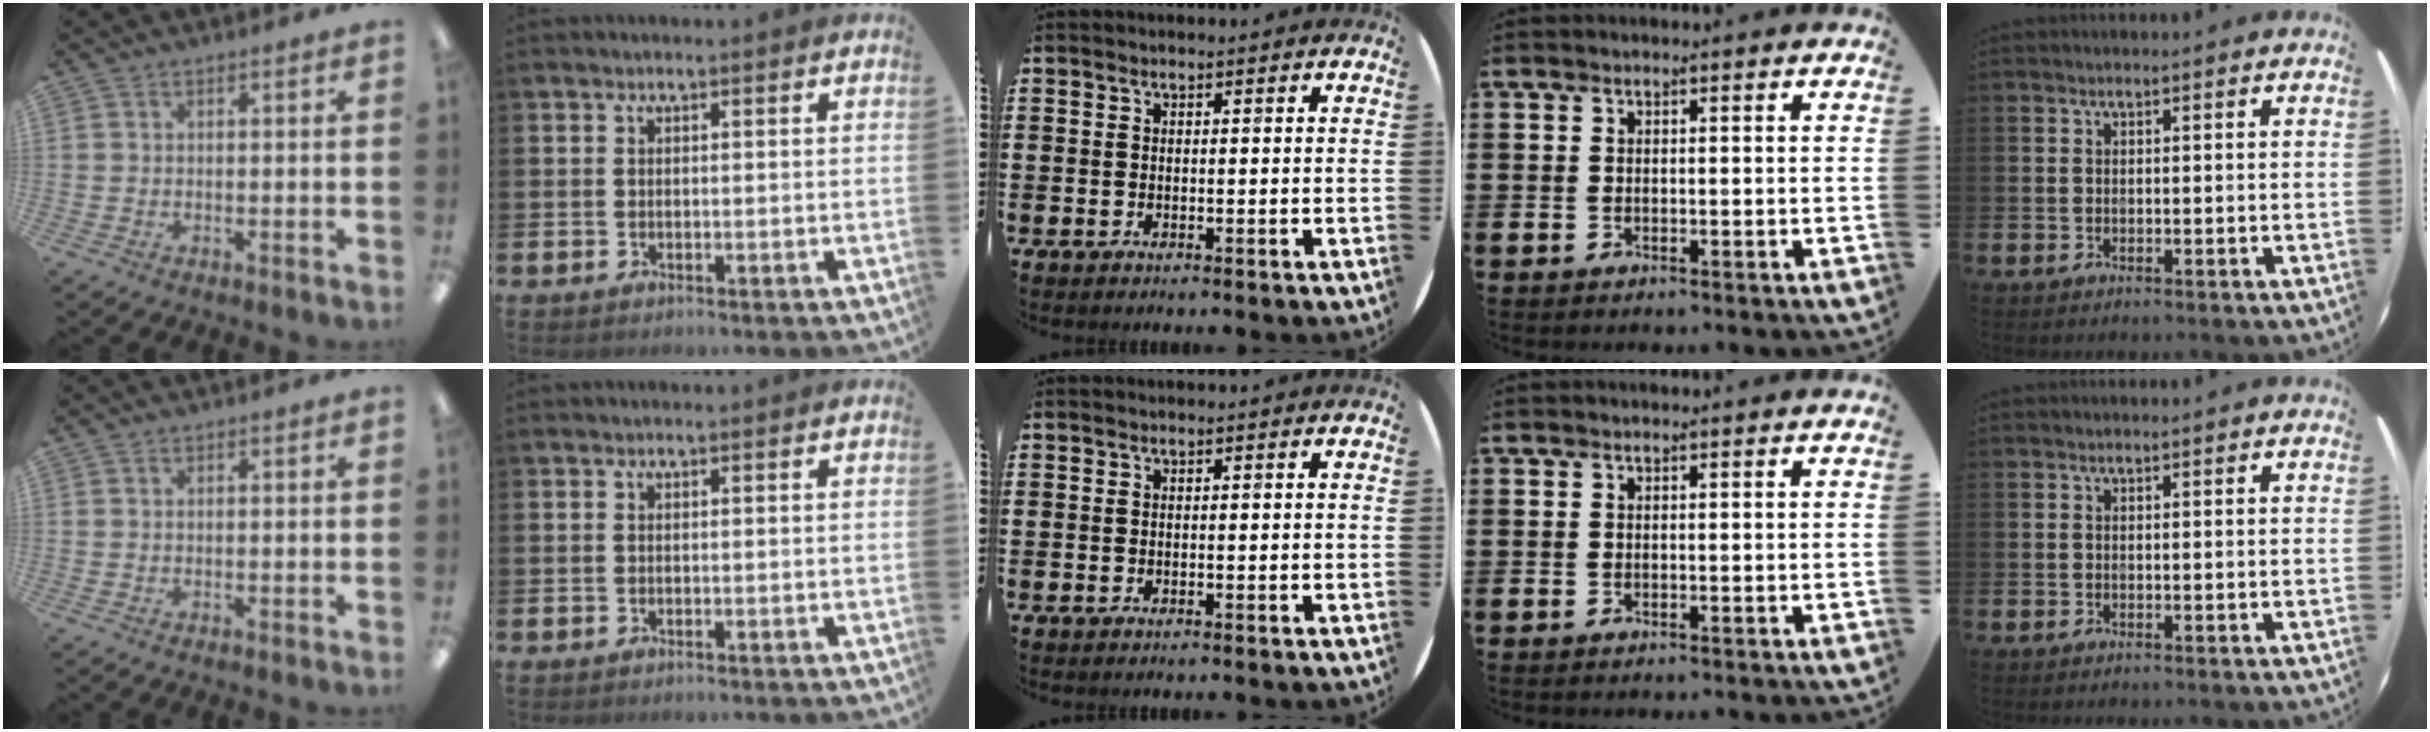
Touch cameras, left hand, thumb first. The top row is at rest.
{}